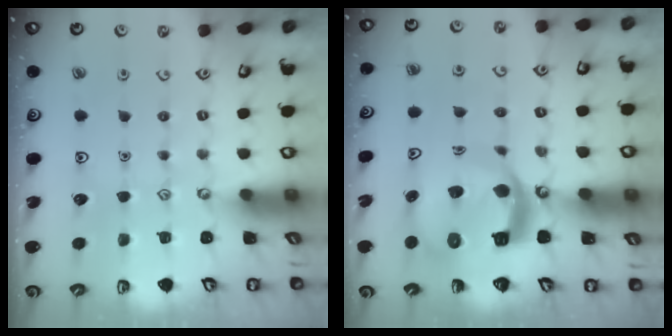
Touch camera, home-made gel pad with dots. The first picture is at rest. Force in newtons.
{"total": 11.9, "press": 11.8, "slide": 1.4}